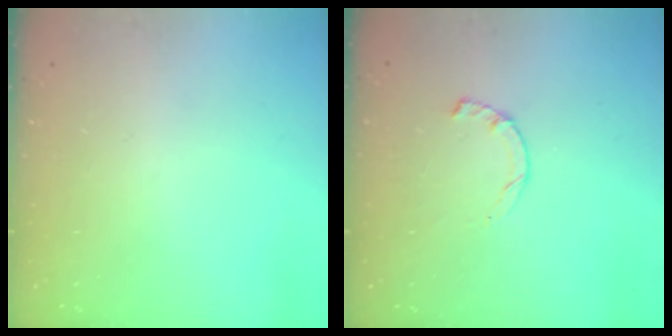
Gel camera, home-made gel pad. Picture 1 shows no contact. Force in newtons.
{"total": 2.3, "press": 2.3, "slide": 0.4}